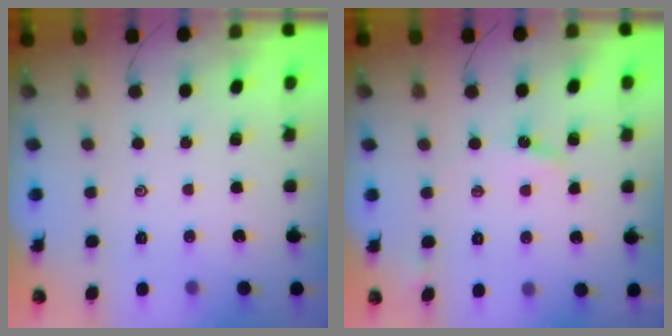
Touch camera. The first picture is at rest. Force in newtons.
{"total": 4.1, "press": 4.1, "slide": 0.4}